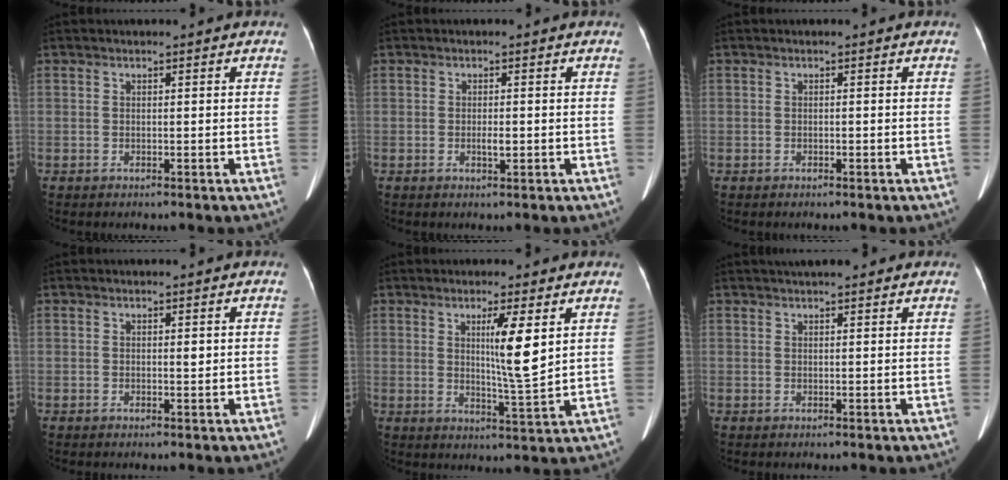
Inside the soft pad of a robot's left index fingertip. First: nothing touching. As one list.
[{"total": 1.3, "force": [-0.2, 0.4, 1.3], "torque": [-0.024, -0.001, -0.004]}, {"total": 0.0}, {"total": 0.7, "force": [0.3, 0.3, 0.6], "torque": [-0.010, -0.002, 0.004]}, {"total": 6.6, "force": [2.3, -0.2, 6.2], "torque": [-0.105, -0.014, 0.039]}, {"total": 6.3, "force": [5.2, 1.4, 3.3], "torque": [-0.044, 0.029, 0.071]}]